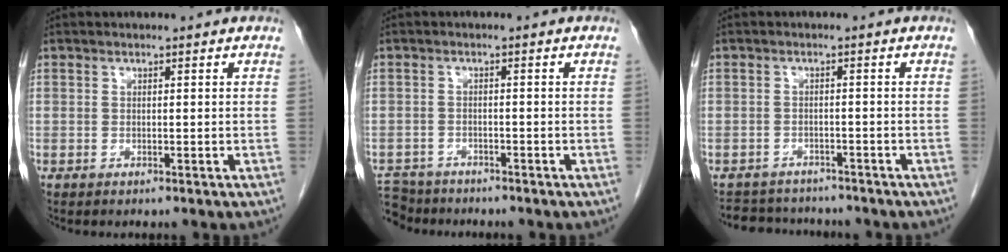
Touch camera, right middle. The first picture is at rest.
{"total": 6.1, "force": [-5.5, 2.6, 0.3], "torque": [-0.011, 0.000, -0.096]}
{"total": 6.6, "force": [-6.2, 2.0, 0.6], "torque": [-0.010, 0.005, -0.089]}